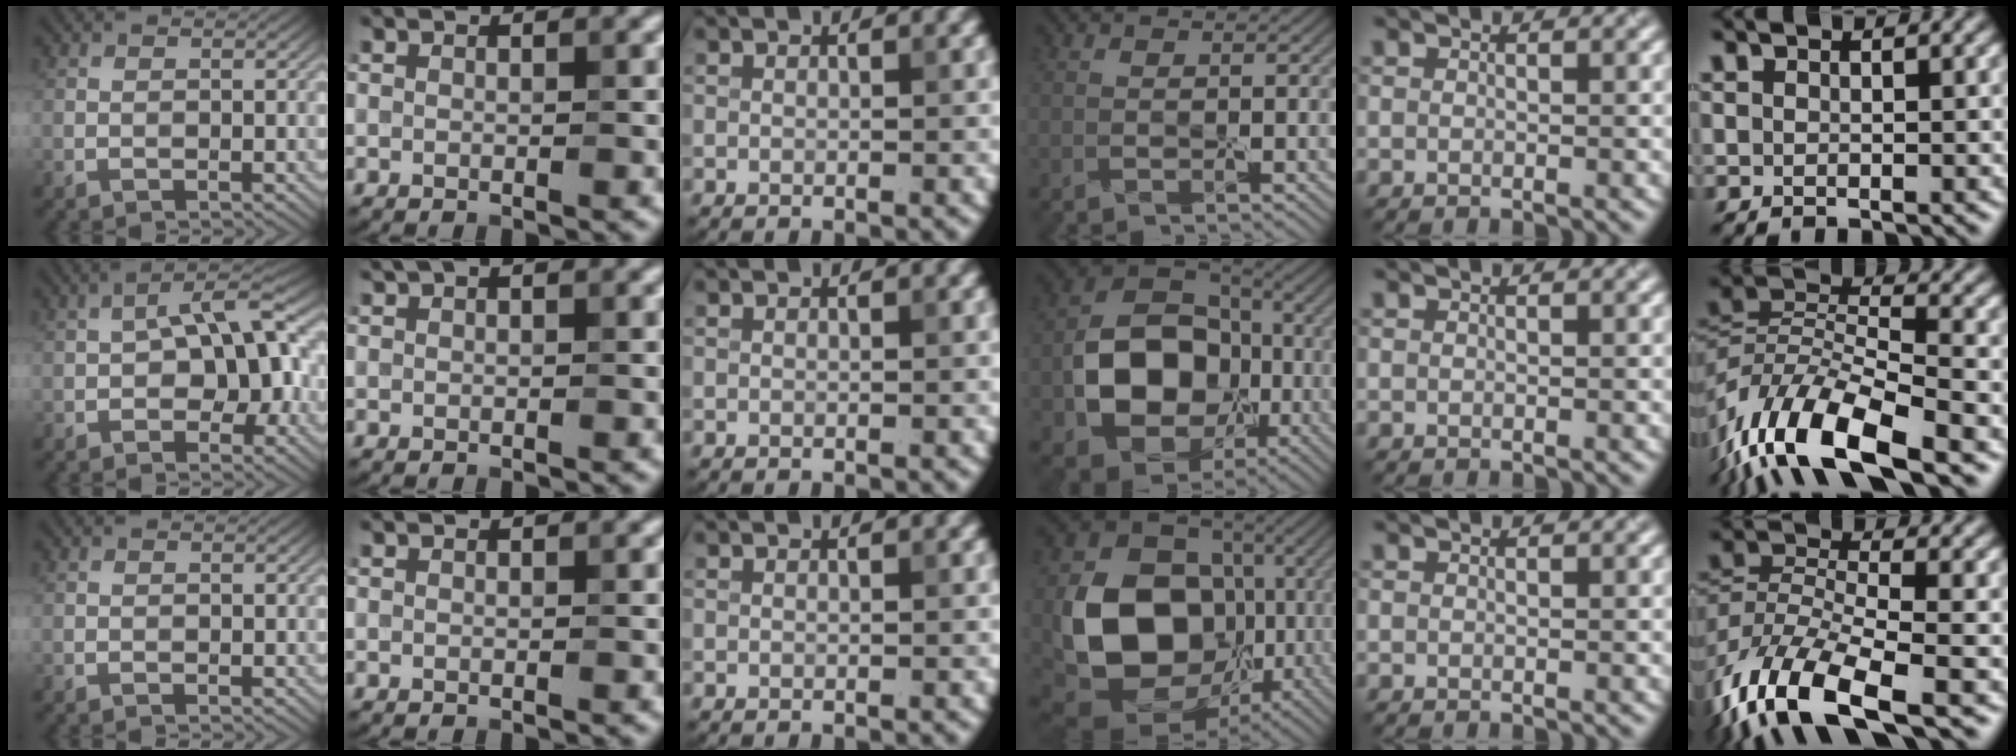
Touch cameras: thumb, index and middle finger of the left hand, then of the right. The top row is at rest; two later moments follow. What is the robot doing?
{"motion": "peel", "object": "plastic screen protector"}